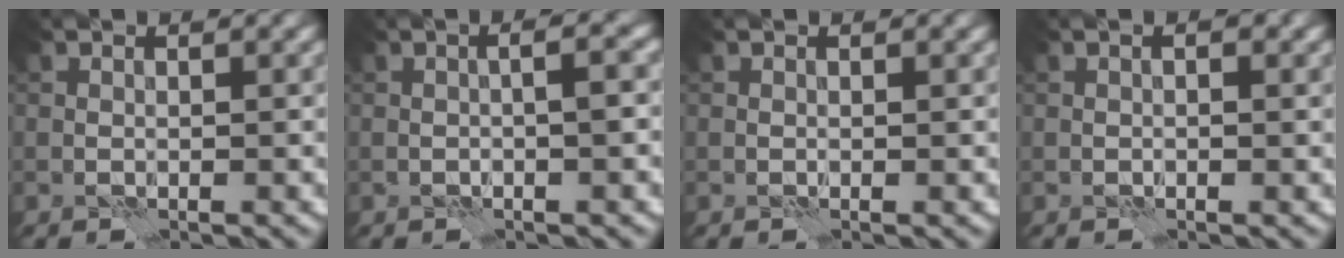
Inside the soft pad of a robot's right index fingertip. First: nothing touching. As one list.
[{"total": 4.0, "force": [0.4, 1.6, 3.7], "torque": [-0.011, 0.024, -0.018]}, {"total": 0.0}, {"total": 2.0, "force": [0.5, 1.0, 1.7], "torque": [-0.005, 0.002, -0.001]}]